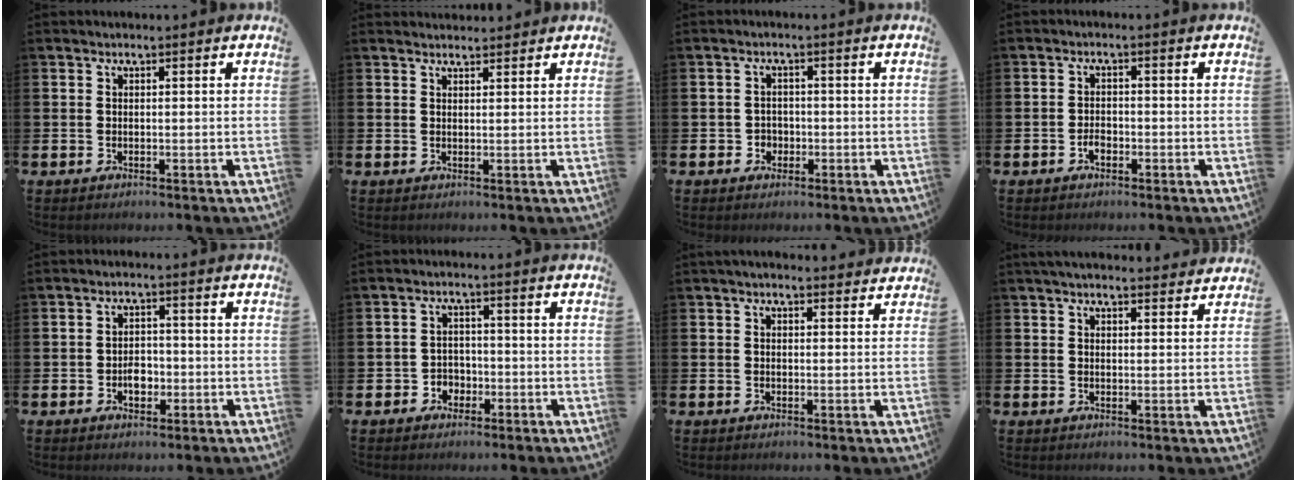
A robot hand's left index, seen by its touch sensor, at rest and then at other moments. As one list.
[{"total": 1.5, "force": [1.5, 0.3, 0.0], "torque": [0.005, -0.005, 0.026]}, {"total": 1.9, "force": [-0.7, 1.7, 0.2], "torque": [-0.005, 0.004, -0.019]}, {"total": 1.7, "force": [-0.9, 1.1, 1.0], "torque": [-0.015, 0.000, -0.018]}, {"total": 2.9, "force": [-0.8, 2.0, 1.9], "torque": [-0.023, 0.000, -0.020]}, {"total": 2.6, "force": [-1.5, 2.0, 0.5], "torque": [-0.020, 0.007, -0.035]}, {"total": 1.9, "force": [1.8, 0.2, 0.4], "torque": [-0.009, -0.004, 0.033]}, {"total": 3.3, "force": [3.1, 0.5, 0.8], "torque": [-0.020, -0.011, 0.057]}]